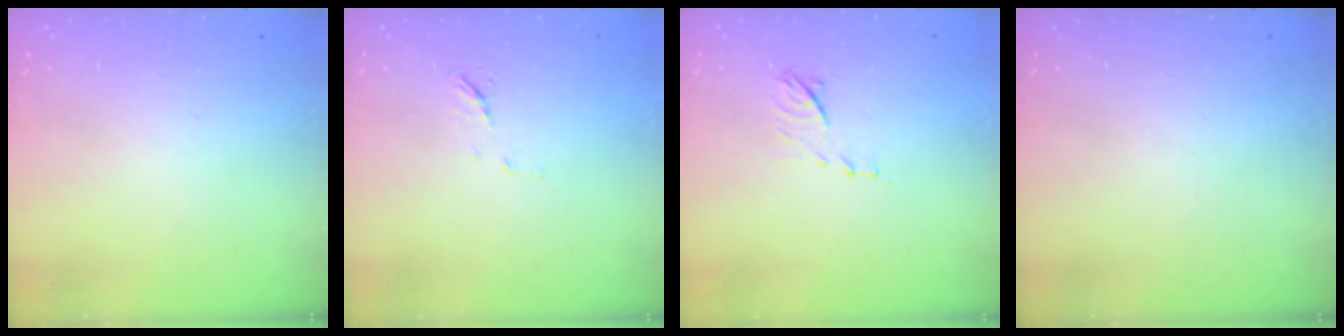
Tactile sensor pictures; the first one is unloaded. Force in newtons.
{"total": 4.9, "press": 4.8, "slide": 1.3}
{"total": 7.6, "press": 7.6, "slide": 0.7}
{"total": 0.0}